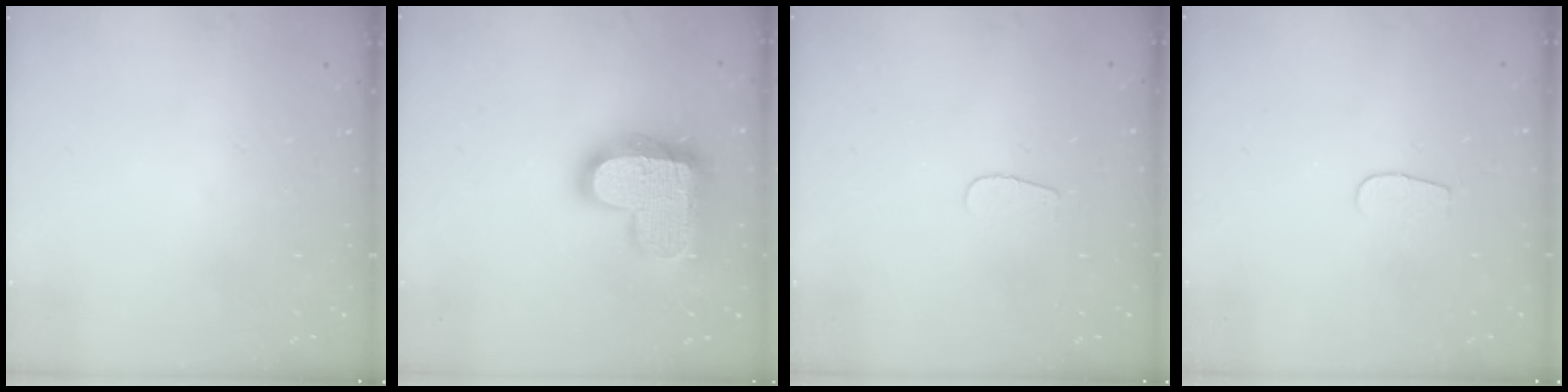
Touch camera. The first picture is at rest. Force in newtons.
{"total": 21.4, "press": 21.4, "slide": 1.3}
{"total": 3.3, "press": 3.3, "slide": 0.4}
{"total": 3.2, "press": 3.2, "slide": 0.3}